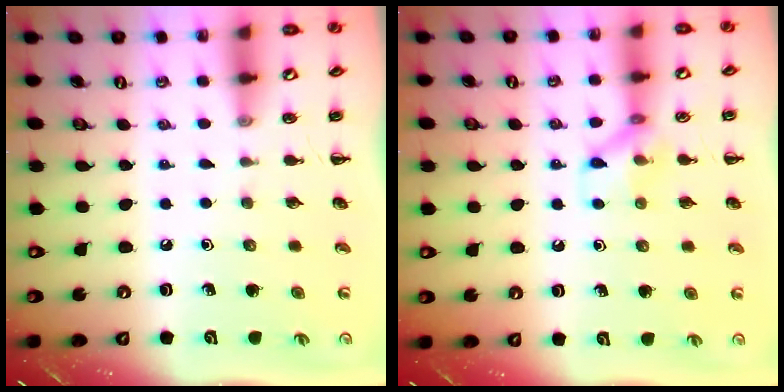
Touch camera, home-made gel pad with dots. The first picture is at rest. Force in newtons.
{"total": 7.2, "press": 7.2, "slide": 0.6}